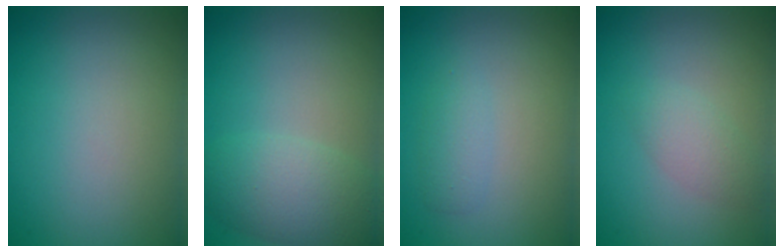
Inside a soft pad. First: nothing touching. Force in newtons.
{"total": 4.4, "press": 4.4, "slide": 0.1}
{"total": 1.5, "press": 1.4, "slide": 0.1}
{"total": 1.8, "press": 1.8, "slide": 0.0}